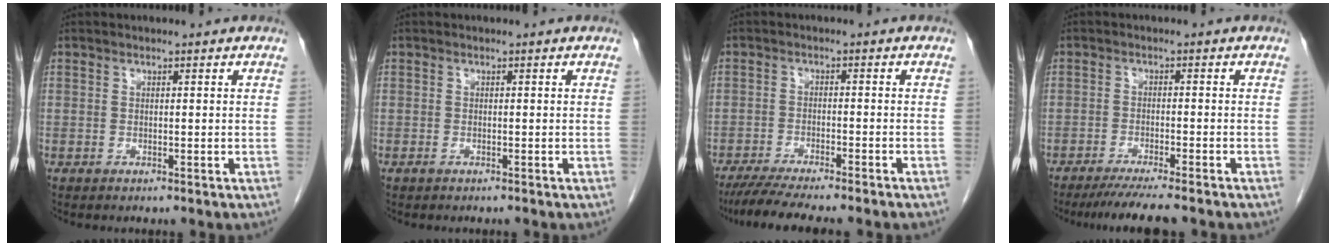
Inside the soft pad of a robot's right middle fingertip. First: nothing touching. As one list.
[{"total": 0.6, "force": [-0.5, 0.1, 0.3], "torque": [-0.008, 0.000, -0.008]}, {"total": 9.7, "force": [-8.3, 0.0, 5.1], "torque": [-0.066, -0.021, -0.126]}, {"total": 7.8, "force": [-6.6, -0.1, 4.1], "torque": [-0.053, -0.019, -0.102]}]